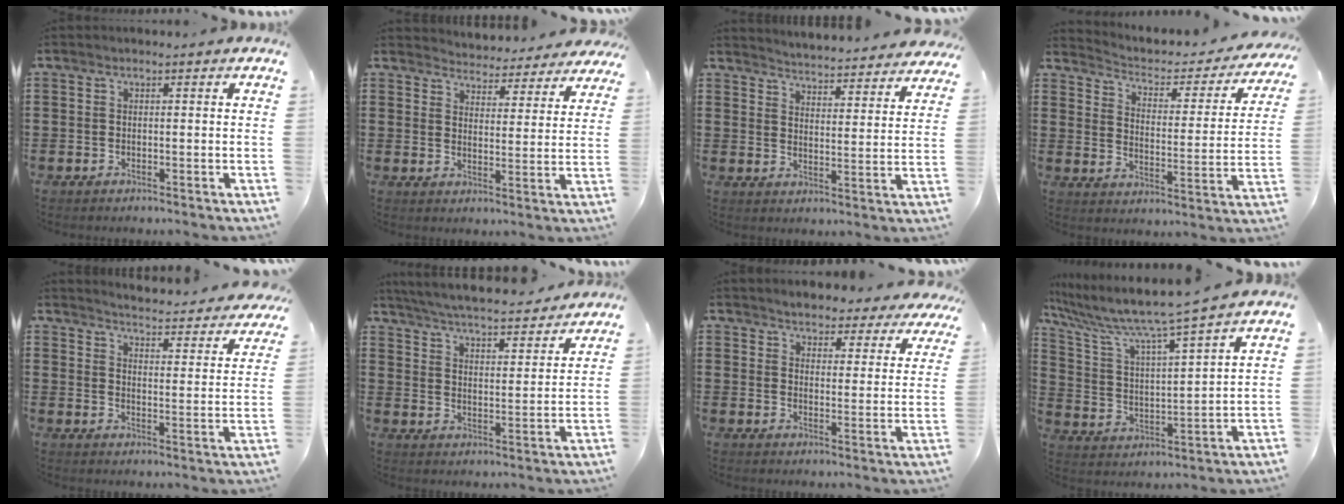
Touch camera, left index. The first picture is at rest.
{"total": 4.1, "force": [4.1, 0.2, -0.2], "torque": [-0.011, -0.033, 0.069]}
{"total": 4.1, "force": [4.0, -0.5, -0.1], "torque": [-0.020, -0.035, 0.067]}
{"total": 2.3, "force": [1.8, 1.0, 0.9], "torque": [-0.035, -0.023, 0.019]}
{"total": 3.9, "force": [3.8, -0.6, 0.5], "torque": [-0.022, -0.041, 0.058]}
{"total": 5.6, "force": [5.4, -0.2, 1.4], "torque": [-0.052, -0.040, 0.090]}
{"total": 3.8, "force": [3.8, 0.5, -0.1], "torque": [-0.021, -0.018, 0.065]}
{"total": 8.1, "force": [6.9, -0.1, 4.3], "torque": [-0.115, -0.047, 0.109]}